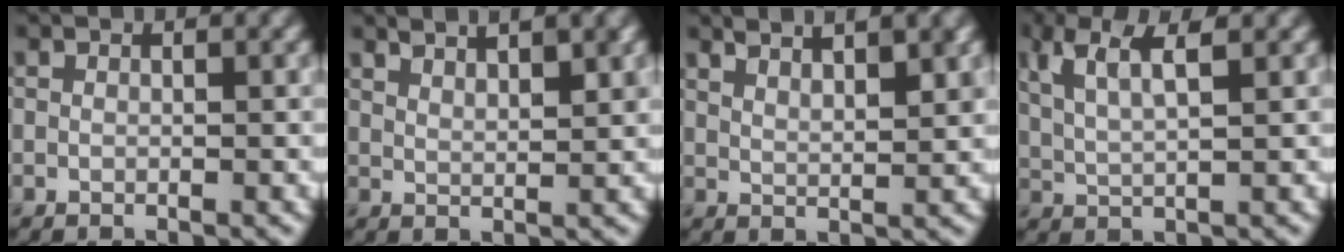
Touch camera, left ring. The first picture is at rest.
{"total": 4.1, "force": [3.1, 1.2, 2.5], "torque": [-0.012, 0.013, 0.030]}
{"total": 5.0, "force": [3.7, 1.5, 3.0], "torque": [-0.020, 0.019, 0.034]}
{"total": 4.3, "force": [2.2, 1.2, 3.5], "torque": [-0.073, 0.006, 0.046]}